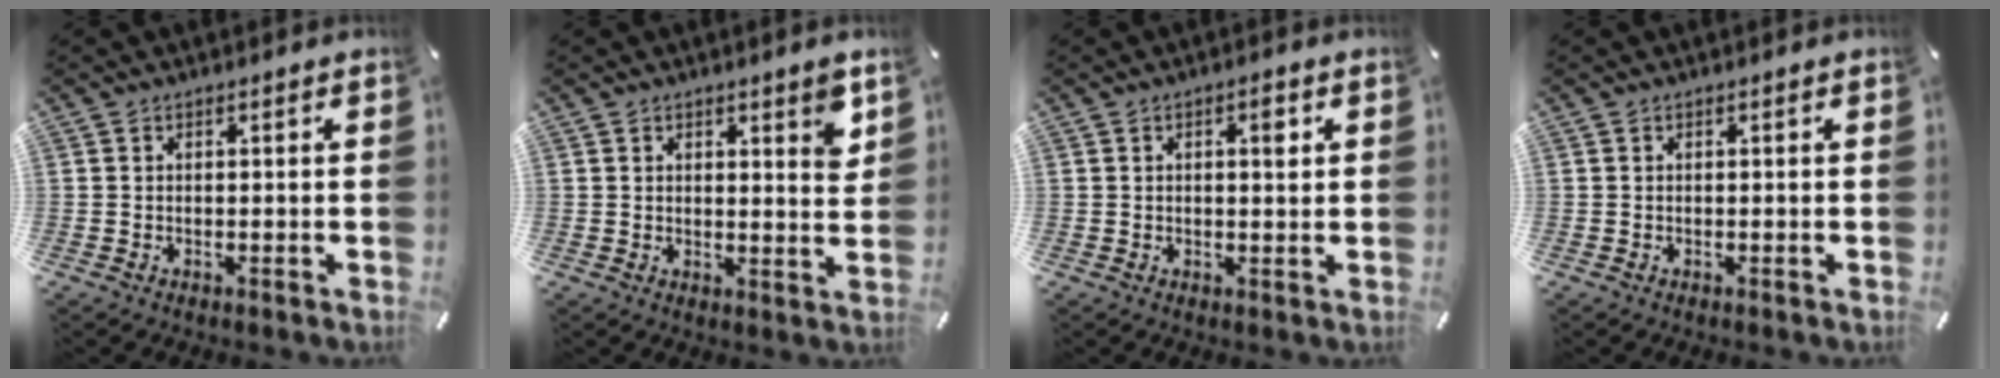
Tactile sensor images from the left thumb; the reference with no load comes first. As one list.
[{"total": 4.4, "force": [2.9, 1.4, 3.1], "torque": [-0.034, -0.021, 0.043]}, {"total": 3.1, "force": [0.9, 1.3, 2.7], "torque": [-0.032, -0.003, 0.008]}, {"total": 0.0}]